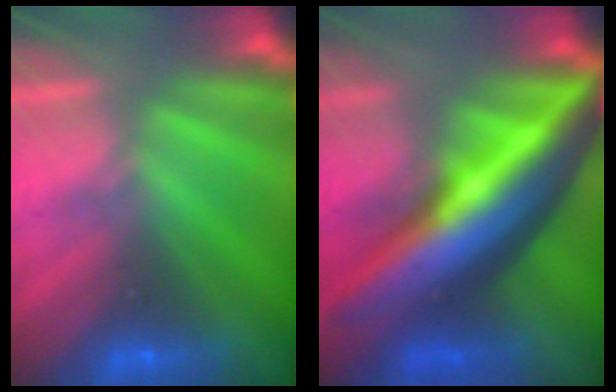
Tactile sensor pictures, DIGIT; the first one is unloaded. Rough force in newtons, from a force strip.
{"total": 6.8}